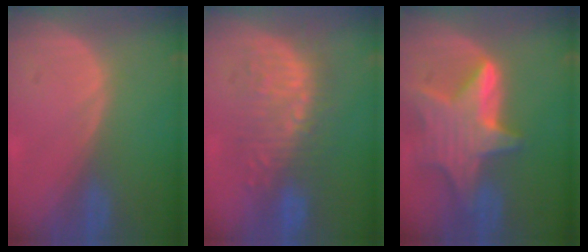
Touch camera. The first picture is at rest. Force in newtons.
{"total": 8.9, "press": 8.6, "slide": 2.0}
{"total": 9.5, "press": 9.5, "slide": 0.7}